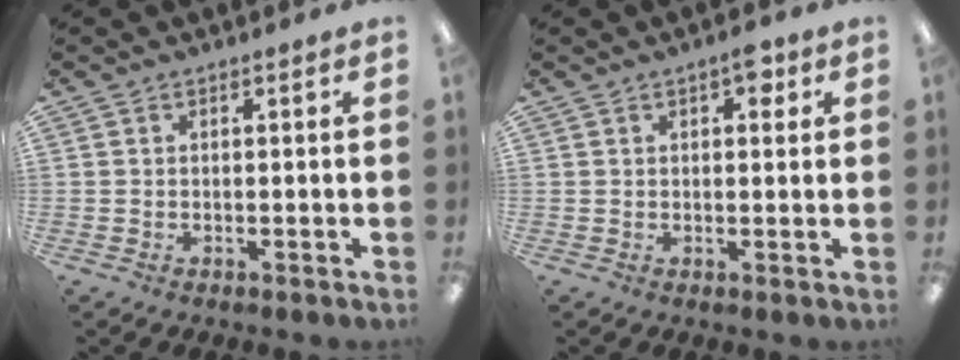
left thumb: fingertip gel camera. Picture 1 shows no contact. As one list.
[{"total": 4.1, "force": [1.7, 2.0, 3.2], "torque": [-0.033, -0.007, 0.021]}]